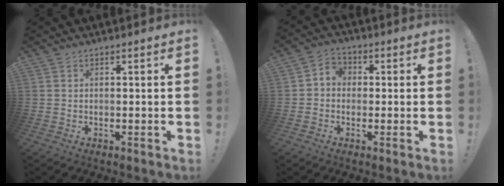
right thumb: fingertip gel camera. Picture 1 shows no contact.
{"total": 4.4, "force": [-1.0, 3.7, 2.1], "torque": [-0.038, 0.014, -0.016]}